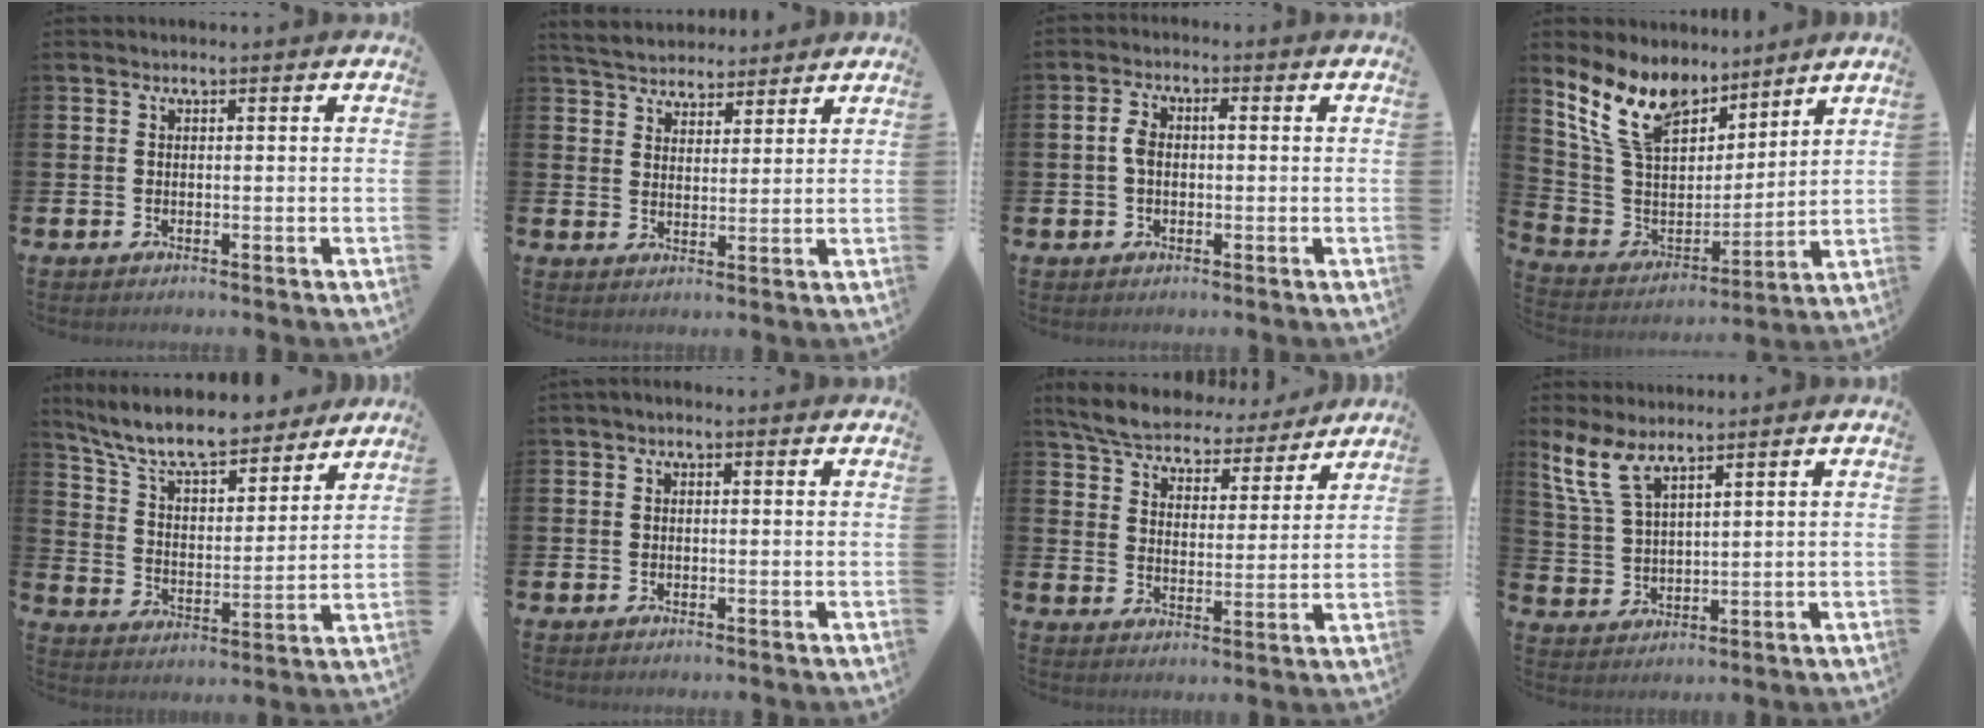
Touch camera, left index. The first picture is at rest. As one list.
[{"total": 5.0, "force": [4.9, 1.2, -0.1], "torque": [-0.022, -0.020, 0.089]}, {"total": 3.4, "force": [0.2, 2.0, 2.7], "torque": [-0.050, 0.010, 0.000]}, {"total": 12.1, "force": [9.9, 5.4, 4.5], "torque": [-0.145, -0.049, 0.184]}, {"total": 9.5, "force": [8.6, 2.2, 3.3], "torque": [-0.098, -0.057, 0.149]}, {"total": 0.6, "force": [-0.3, 0.2, 0.4], "torque": [-0.006, -0.001, -0.007]}, {"total": 7.4, "force": [7.1, 1.6, 1.5], "torque": [-0.066, -0.044, 0.127]}, {"total": 6.7, "force": [5.4, 2.0, 3.4], "torque": [-0.087, -0.011, 0.100]}]